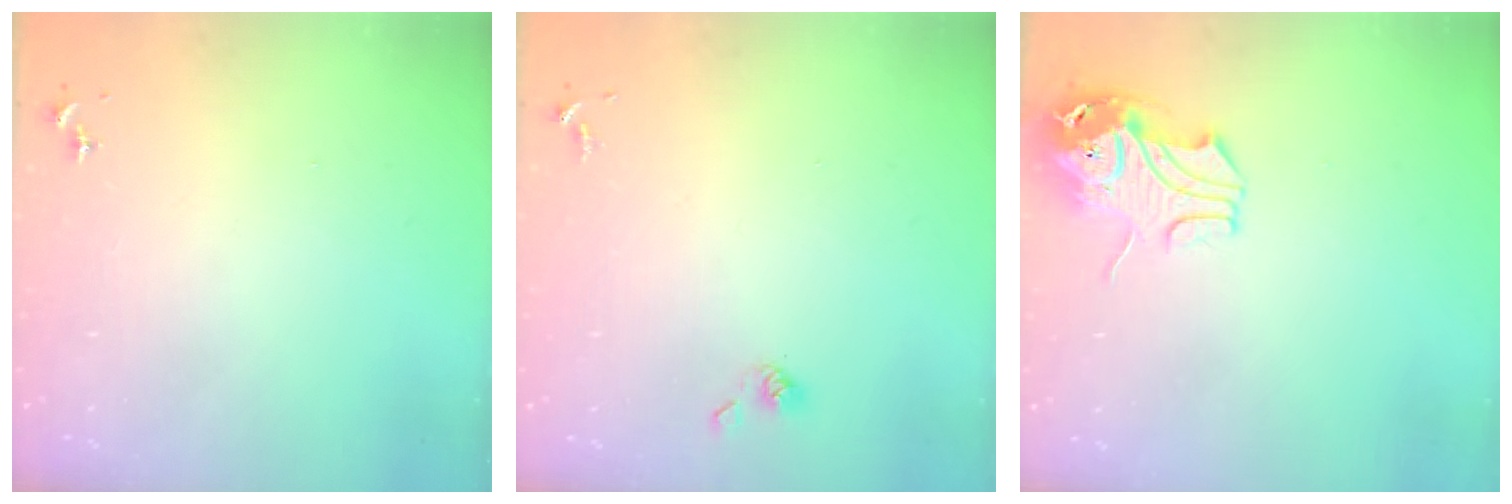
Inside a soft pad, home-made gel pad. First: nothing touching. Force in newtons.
{"total": 3.8, "press": 3.7, "slide": 0.8}
{"total": 9.5, "press": 9.4, "slide": 1.2}